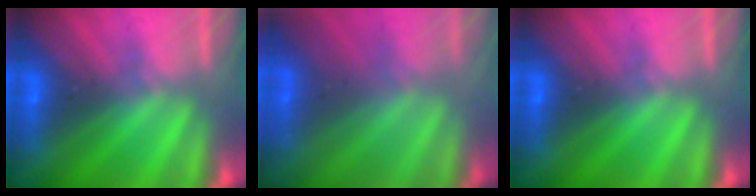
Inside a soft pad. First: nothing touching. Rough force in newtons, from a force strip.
{"total": 2.2}
{"total": 0.0}